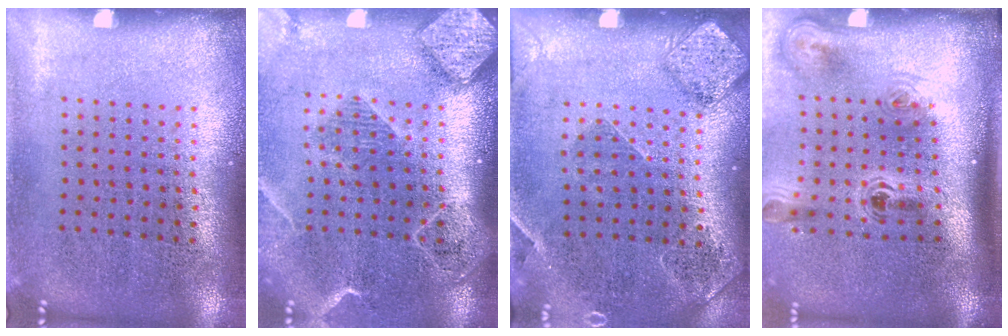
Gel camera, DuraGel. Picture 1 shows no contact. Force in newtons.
{"total": 2.2, "press": 1.9, "slide": 1.1}
{"total": 1.6, "press": 1.5, "slide": 0.3}
{"total": 2.3, "press": 1.5, "slide": 1.7}